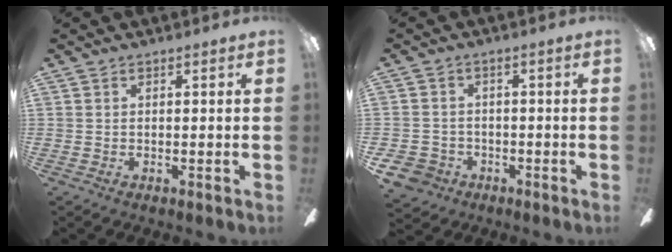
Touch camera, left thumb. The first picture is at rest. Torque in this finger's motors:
{"motor_torque": [0.15, 0.12, 0.00, -0.18, 0.00]}